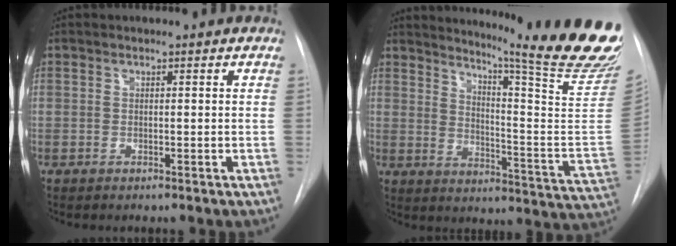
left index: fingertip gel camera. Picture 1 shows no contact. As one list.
[{"total": 24.1, "force": [20.4, -1.0, 12.8], "torque": [-0.188, -0.137, 0.251]}]